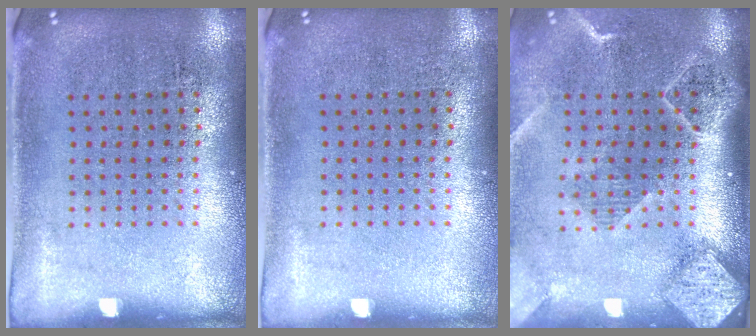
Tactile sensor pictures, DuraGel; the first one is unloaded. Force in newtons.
{"total": 0.0}
{"total": 2.5, "press": 2.0, "slide": 1.5}